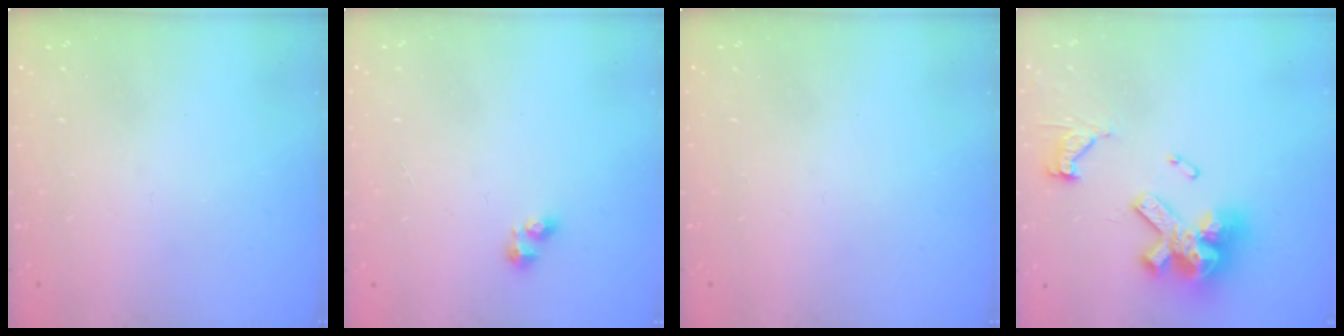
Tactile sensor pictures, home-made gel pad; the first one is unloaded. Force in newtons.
{"total": 2.1, "press": 2.1, "slide": 0.3}
{"total": 0.0}
{"total": 14.6, "press": 14.5, "slide": 1.0}